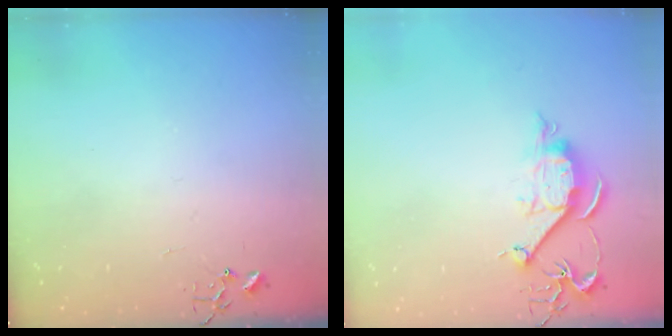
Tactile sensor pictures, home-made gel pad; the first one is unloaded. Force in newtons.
{"total": 8.3, "press": 8.3, "slide": 0.8}